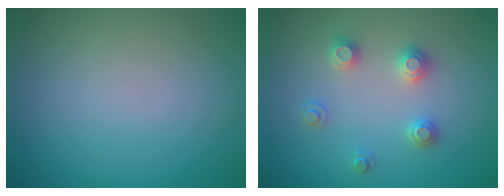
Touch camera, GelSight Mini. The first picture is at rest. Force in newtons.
{"total": 2.5, "press": 2.5, "slide": 0.3}